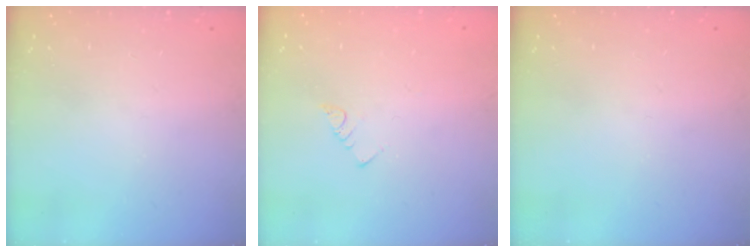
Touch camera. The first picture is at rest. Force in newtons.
{"total": 3.0, "press": 3.0, "slide": 0.2}
{"total": 0.0}